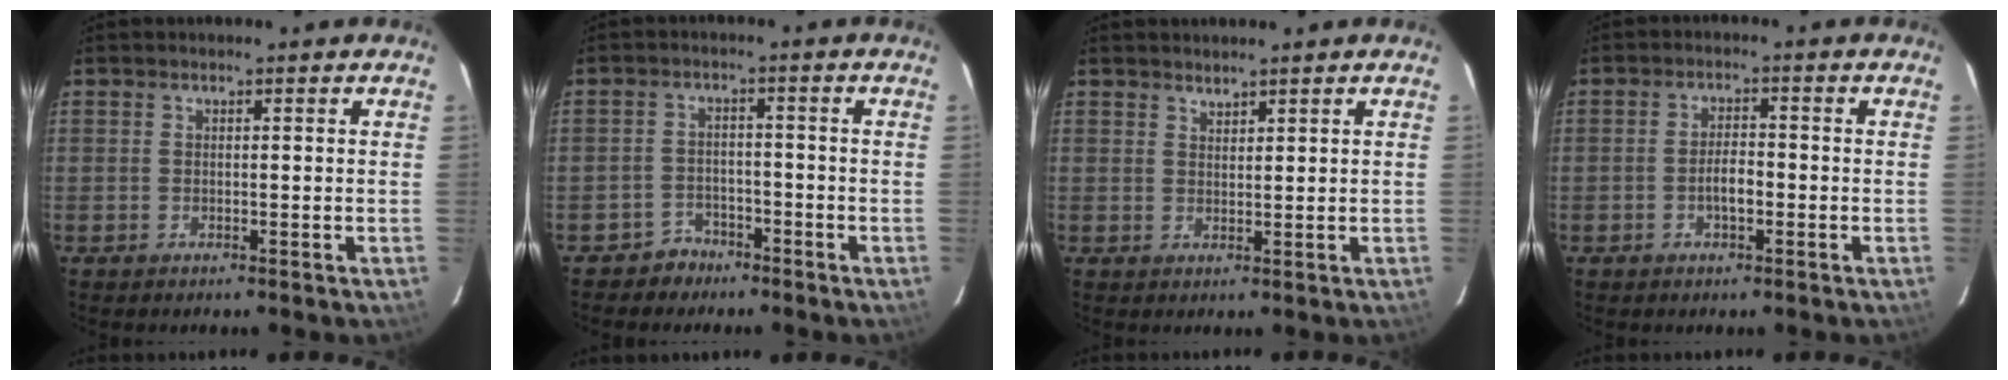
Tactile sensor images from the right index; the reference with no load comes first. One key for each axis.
{"total": 4.3, "fx": -3.3, "fy": 2.7, "fz": 0.1, "tx": -0.011, "ty": 0.018, "tz": -0.055}
{"total": 1.4, "fx": 1.4, "fy": 0.3, "fz": 0.3, "tx": -0.003, "ty": 0.000, "tz": 0.025}
{"total": 3.7, "fx": -1.2, "fy": 1.4, "fz": 3.2, "tx": -0.061, "ty": 0.004, "tz": -0.019}